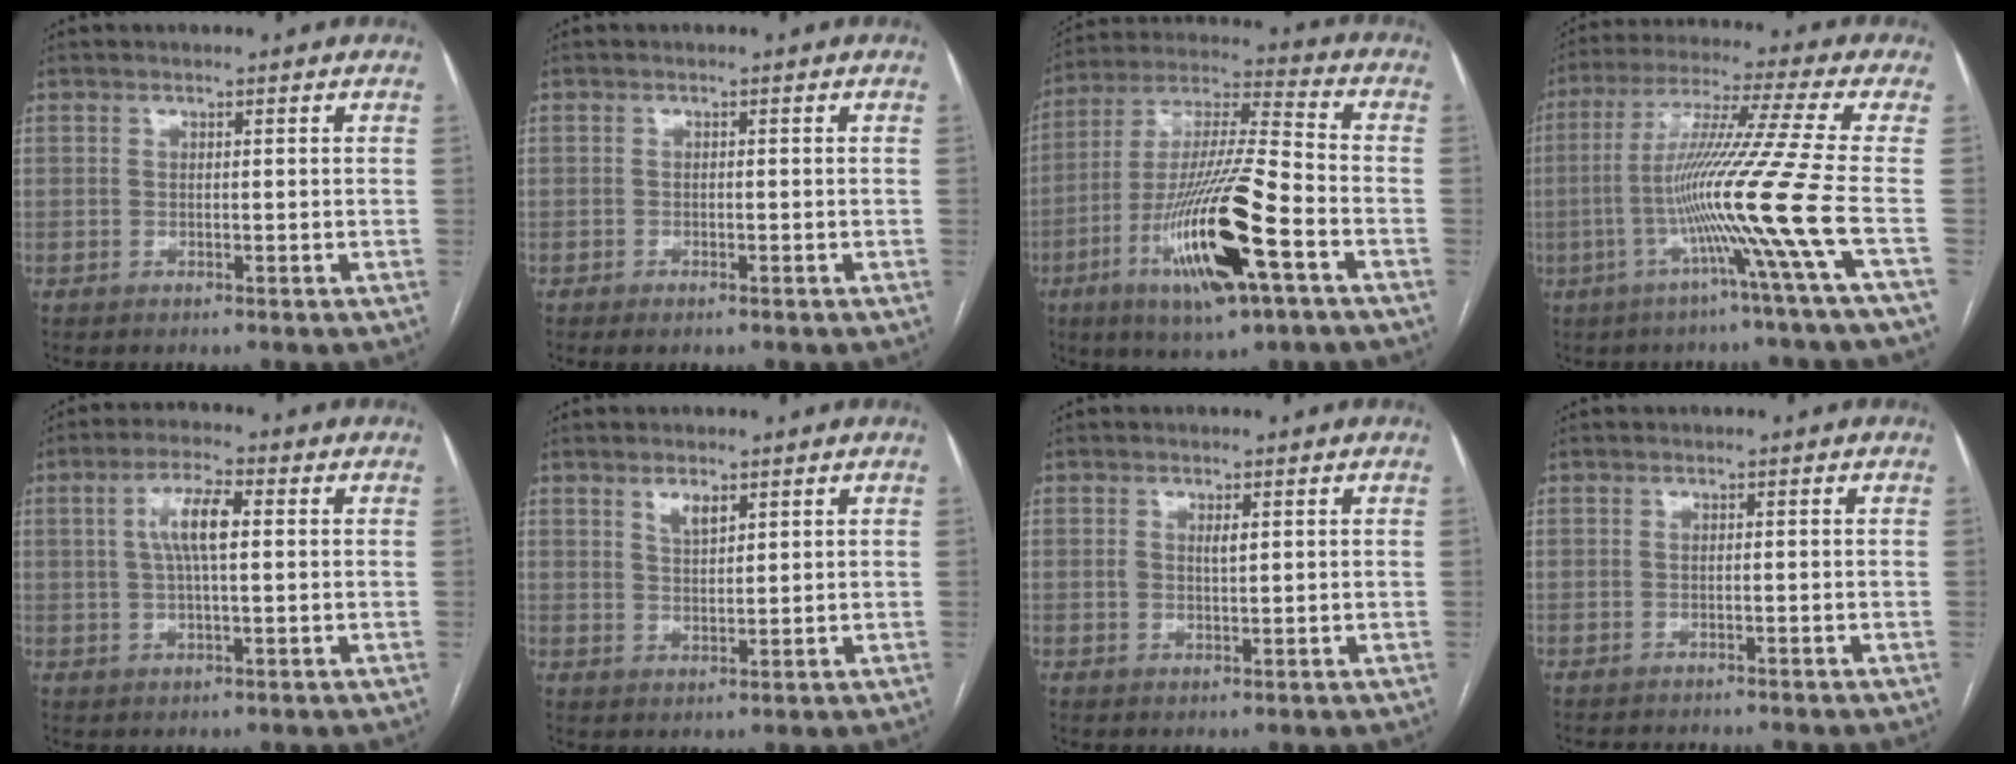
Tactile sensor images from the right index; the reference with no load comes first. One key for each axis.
{"total": 1.5, "fx": -1.0, "fy": 0.8, "fz": 0.8, "tx": -0.014, "ty": 0.001, "tz": -0.008}
{"total": 20.4, "fx": -8.3, "fy": 2.6, "fz": 18.4, "tx": -0.364, "ty": -0.023, "tz": -0.144}
{"total": 15.8, "fx": -4.8, "fy": -4.3, "fz": 14.4, "tx": -0.268, "ty": -0.017, "tz": -0.094}
{"total": 6.7, "fx": 1.0, "fy": 1.5, "fz": 6.5, "tx": -0.128, "ty": 0.016, "tz": 0.019}
{"total": 3.1, "fx": 1.8, "fy": 1.3, "fz": 2.1, "tx": -0.040, "ty": 0.001, "tz": 0.038}
{"total": 2.0, "fx": 0.4, "fy": 0.8, "fz": 1.8, "tx": -0.037, "ty": 0.000, "tz": 0.009}
{"total": 4.5, "fx": -4.1, "fy": 0.9, "fz": 1.4, "tx": -0.016, "ty": -0.005, "tz": -0.058}